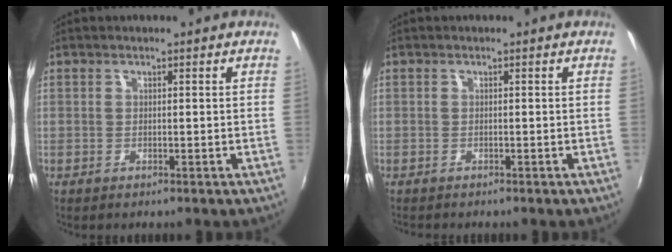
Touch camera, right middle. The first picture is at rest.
{"total": 0.9, "force": [-0.9, 0.2, 0.2], "torque": [-0.007, -0.003, -0.015]}